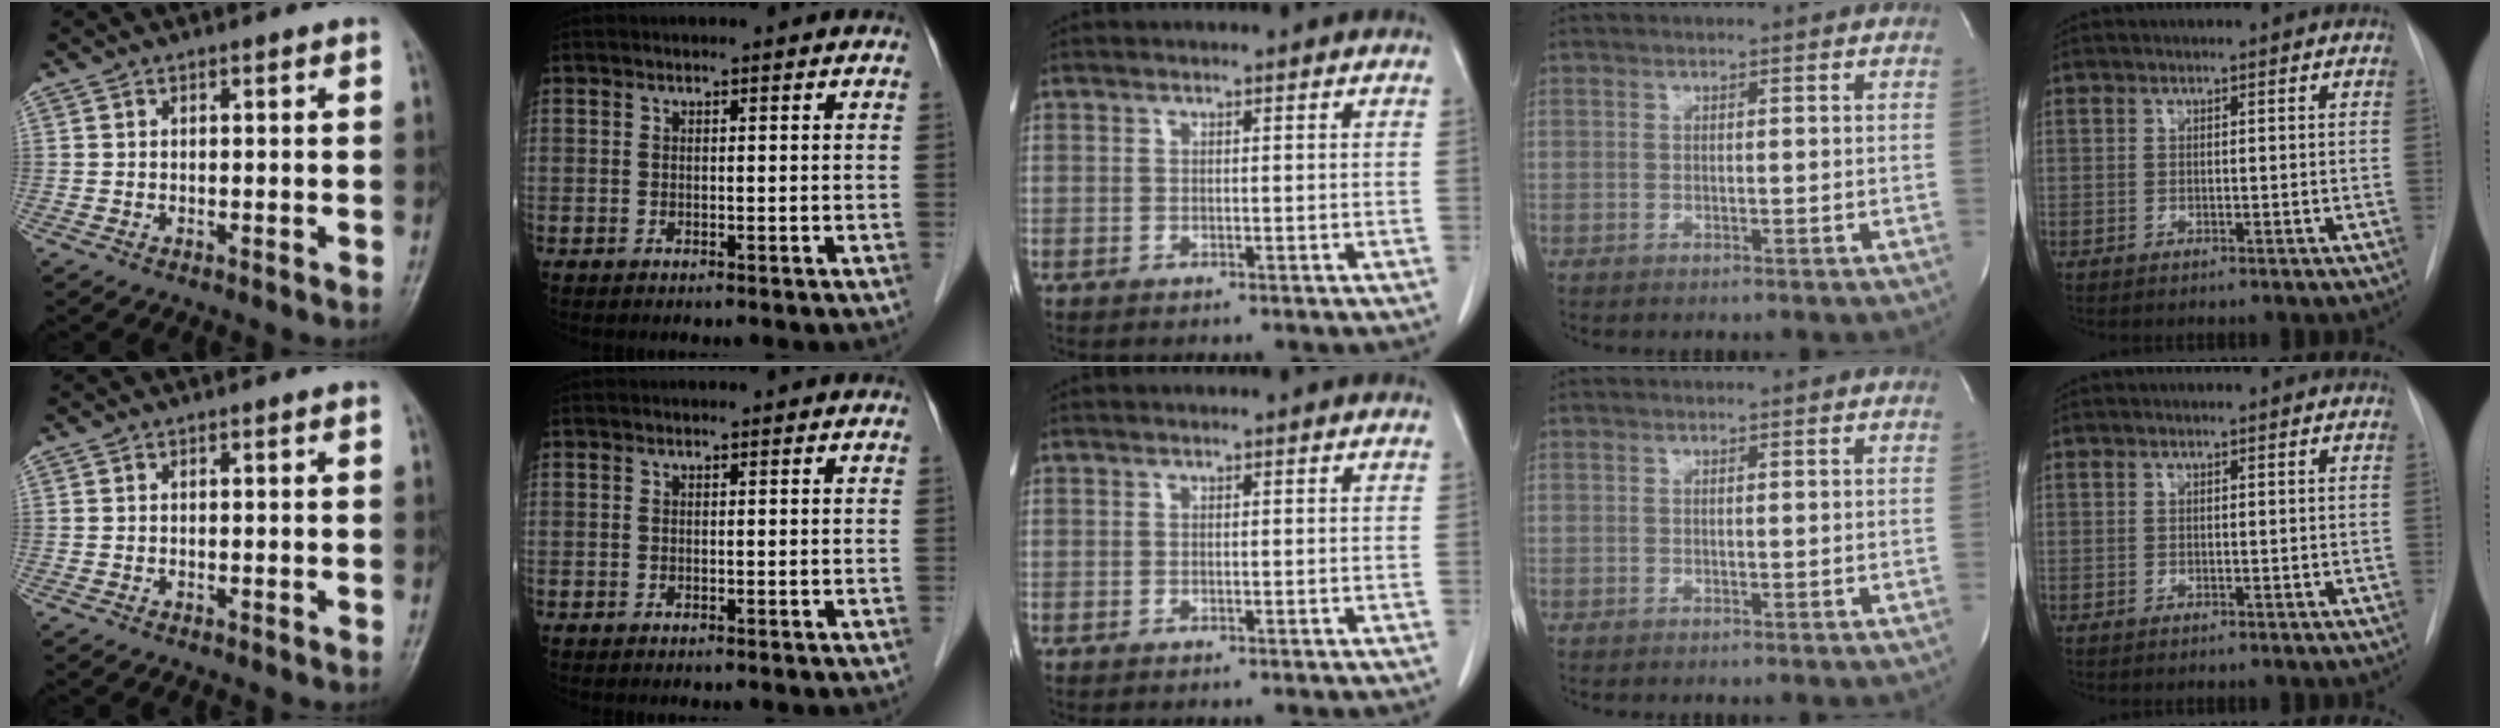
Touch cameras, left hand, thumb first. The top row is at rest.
{}